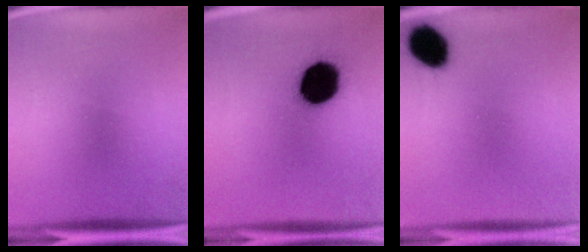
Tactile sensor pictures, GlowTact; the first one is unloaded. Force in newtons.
{"total": 16.9}
{"total": 9.6}